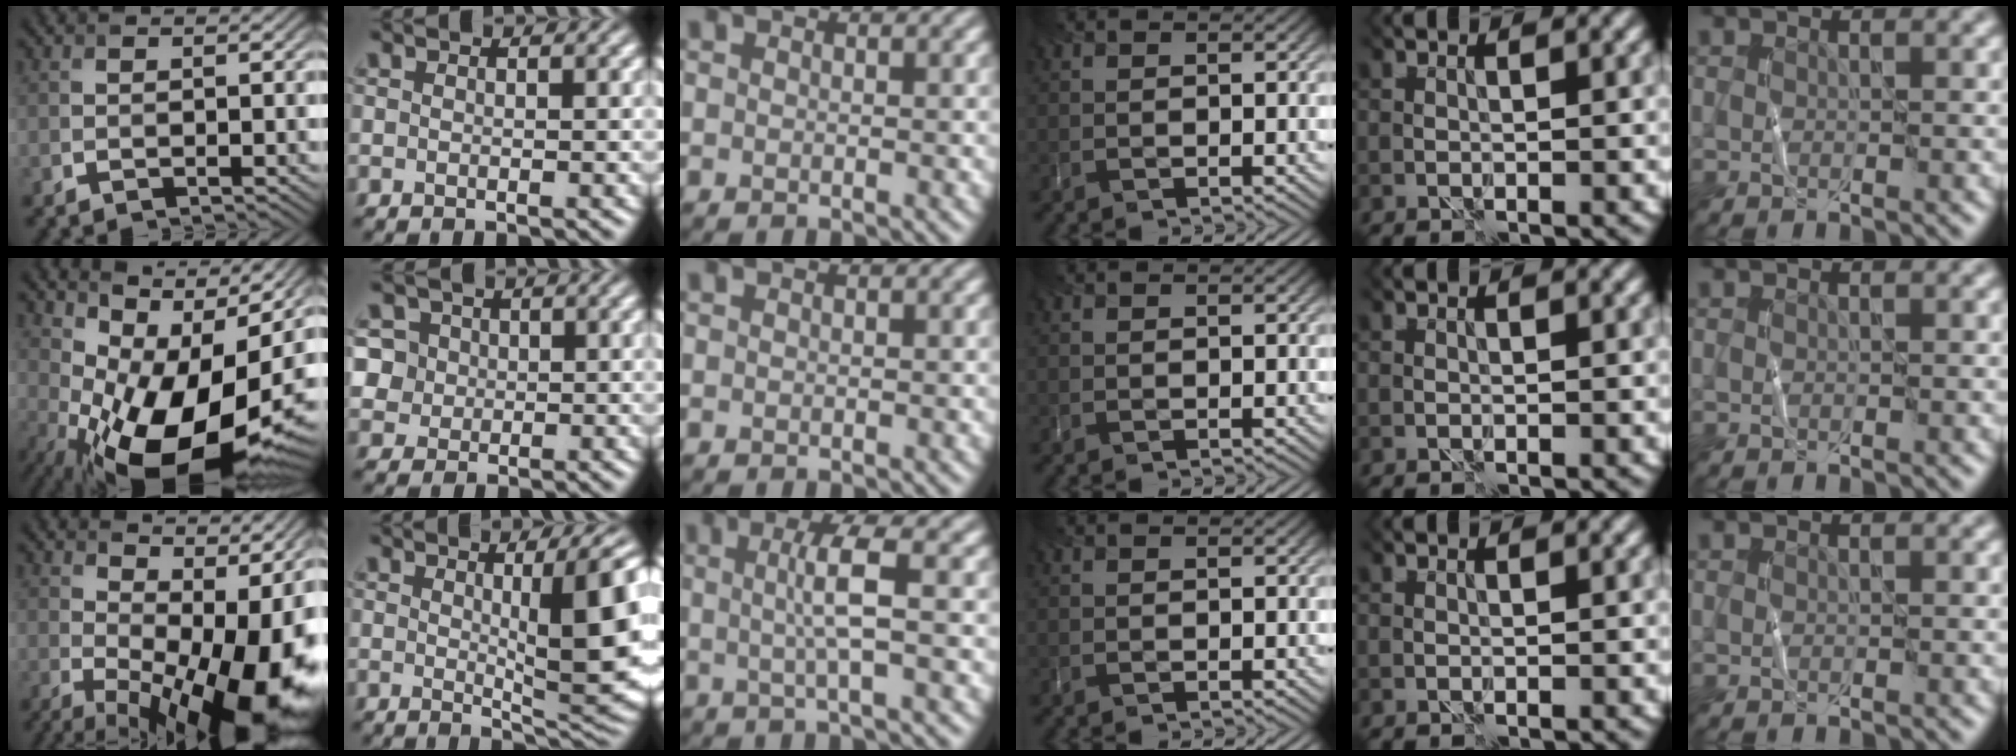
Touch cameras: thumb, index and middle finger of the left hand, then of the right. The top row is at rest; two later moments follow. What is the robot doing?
{"motion": "wrap", "object": "string"}